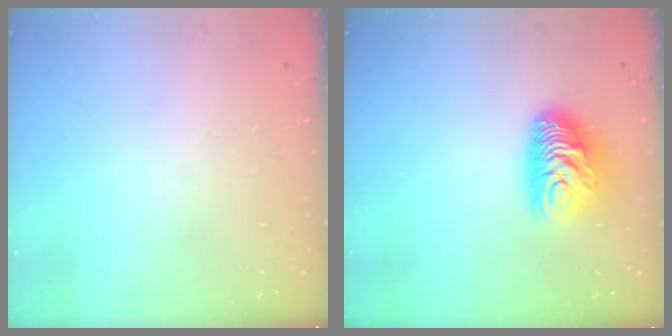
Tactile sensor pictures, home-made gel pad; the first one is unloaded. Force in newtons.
{"total": 10.8, "press": 10.7, "slide": 1.0}